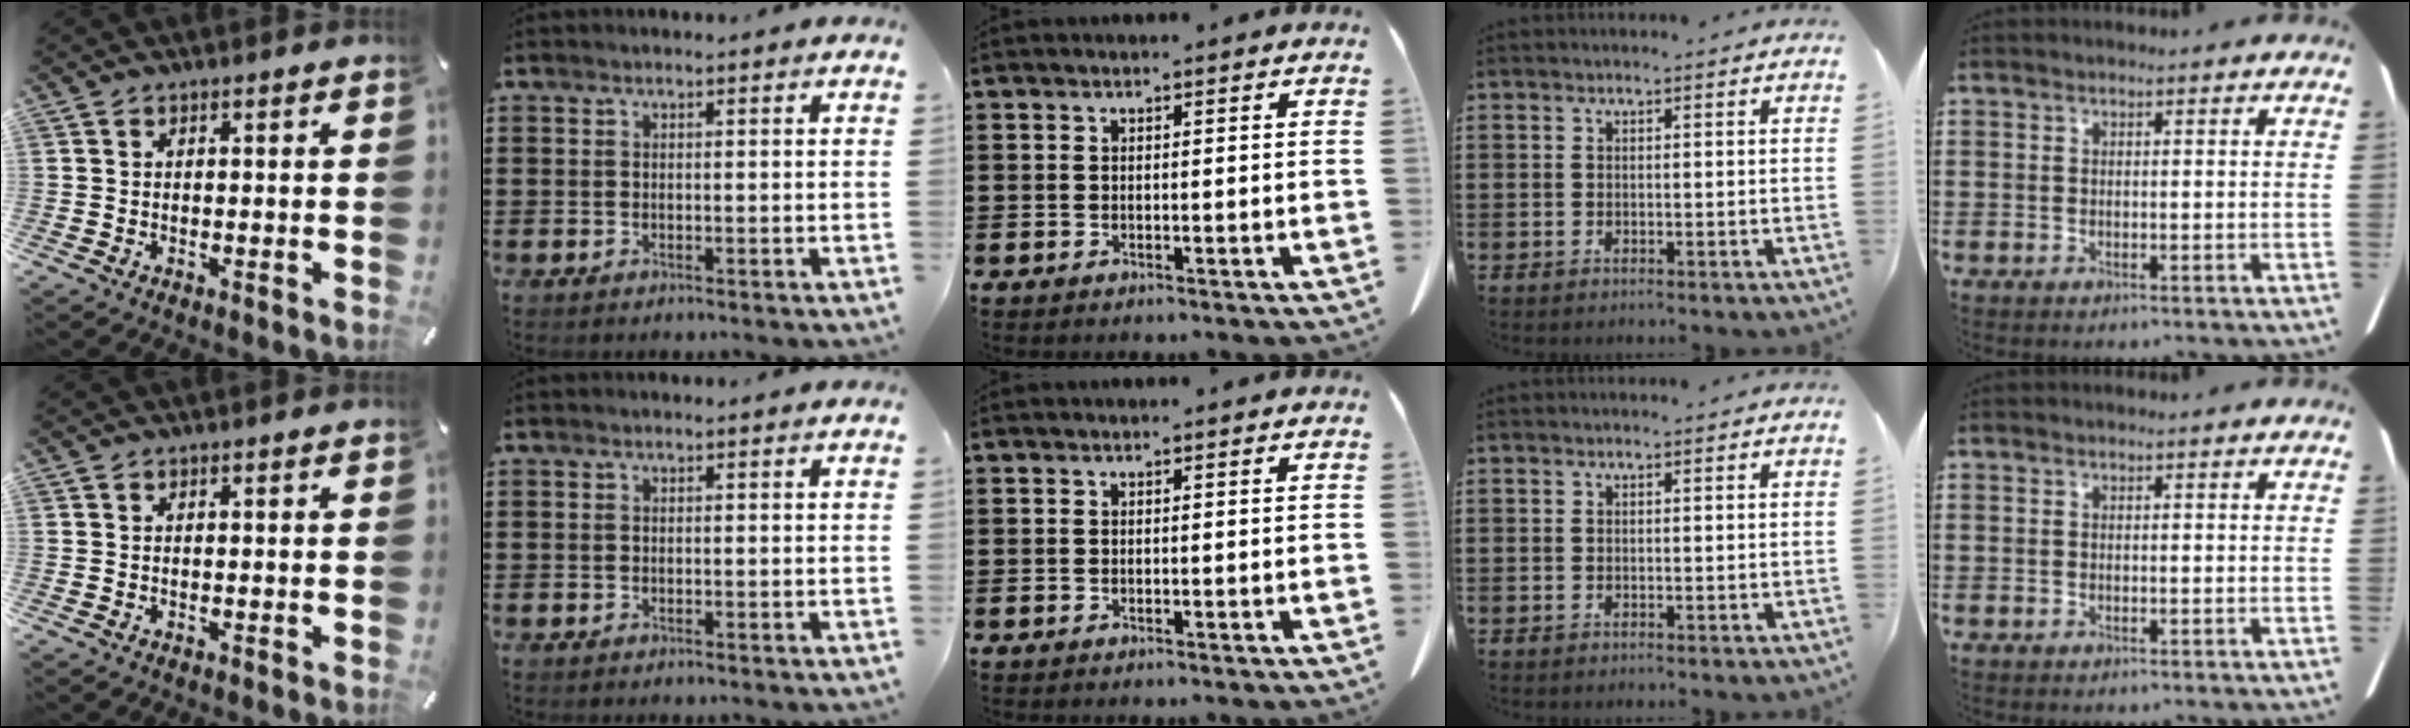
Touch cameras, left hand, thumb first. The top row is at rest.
{}